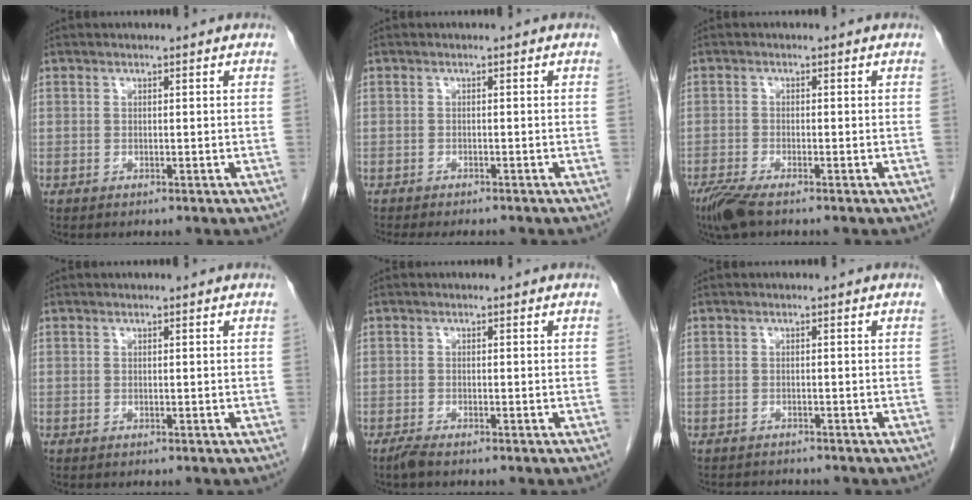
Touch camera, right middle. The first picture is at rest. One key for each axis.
{"total": 6.7, "fx": -5.9, "fy": 1.6, "fz": 2.8, "tx": -0.035, "ty": -0.010, "tz": -0.081}
{"total": 4.4, "fx": -3.2, "fy": 0.7, "fz": 2.9, "tx": -0.061, "ty": -0.013, "tz": -0.061}
{"total": 0.0}
{"total": 1.5, "fx": -1.2, "fy": 0.0, "fz": 0.8, "tx": -0.026, "ty": -0.006, "tz": -0.025}
{"total": 3.6, "fx": -3.4, "fy": 0.6, "fz": 0.8, "tx": -0.014, "ty": -0.011, "tz": -0.049}